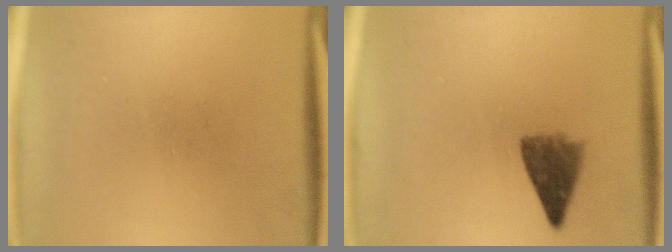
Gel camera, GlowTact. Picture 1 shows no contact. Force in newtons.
{"total": 4.6}